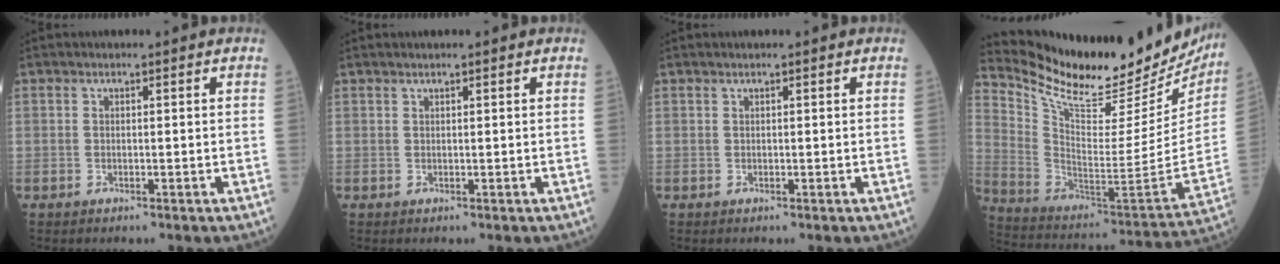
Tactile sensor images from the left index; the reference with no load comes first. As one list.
[{"total": 1.4, "force": [1.1, 0.1, 0.9], "torque": [-0.014, 0.013, 0.018]}, {"total": 0.5, "force": [0.4, 0.0, 0.3], "torque": [-0.009, 0.008, 0.007]}, {"total": 27.8, "force": [24.5, 6.0, 11.6], "torque": [-0.203, -0.078, 0.354]}]